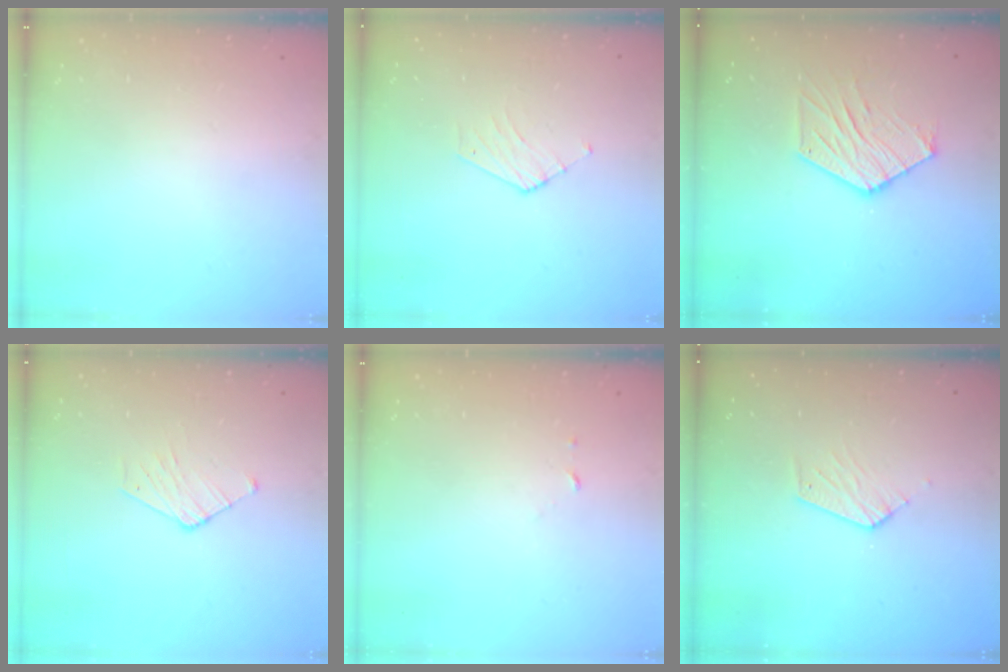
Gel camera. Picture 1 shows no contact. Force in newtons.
{"total": 3.5, "press": 3.5, "slide": 0.3}
{"total": 11.2, "press": 11.1, "slide": 1.0}
{"total": 4.1, "press": 4.1, "slide": 0.5}
{"total": 2.5, "press": 2.5, "slide": 0.2}
{"total": 5.7, "press": 5.7, "slide": 0.3}